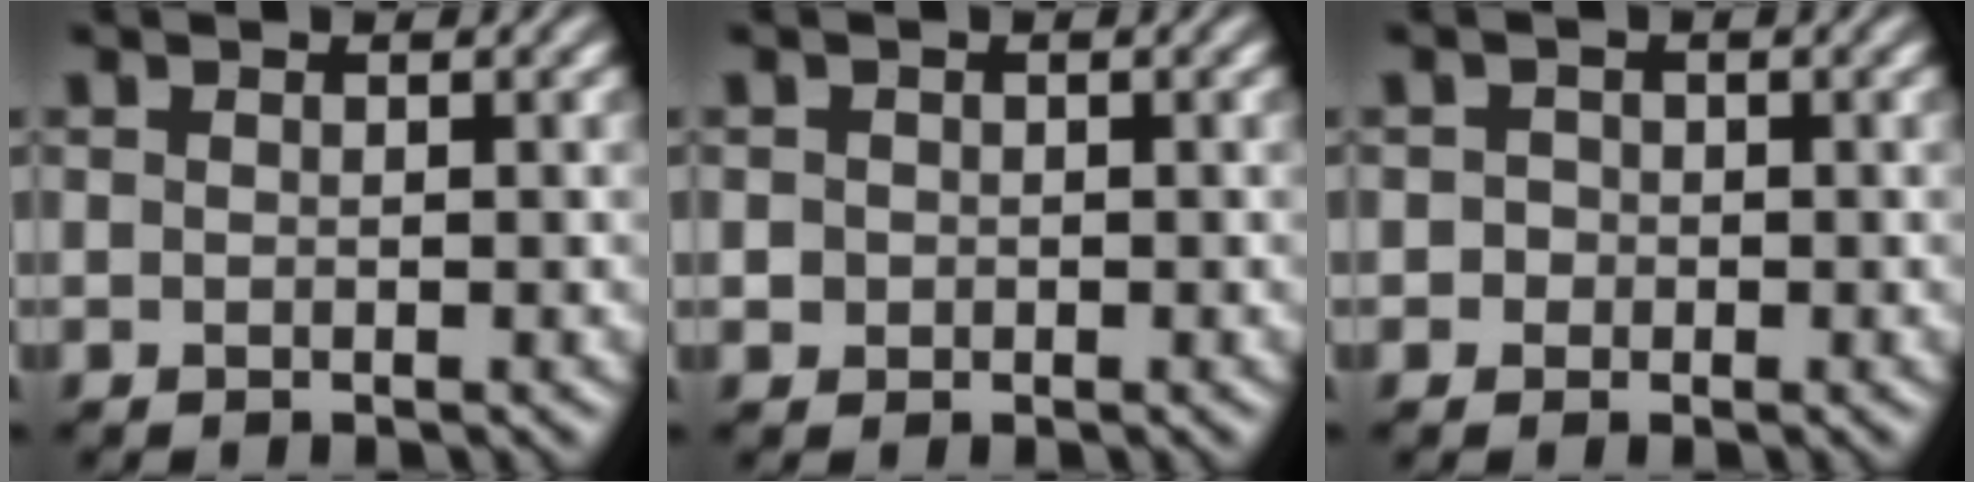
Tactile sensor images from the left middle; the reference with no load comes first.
{"total": 0.9, "force": [0.0, 0.9, 0.2], "torque": [0.005, -0.003, 0.000]}
{"total": 1.2, "force": [0.0, 1.2, 0.3], "torque": [0.011, 0.002, -0.008]}